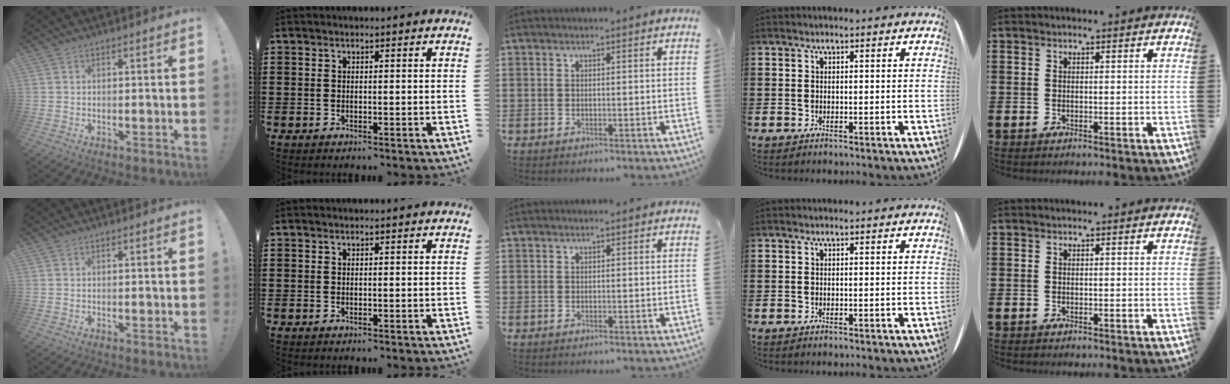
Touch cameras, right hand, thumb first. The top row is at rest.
{}